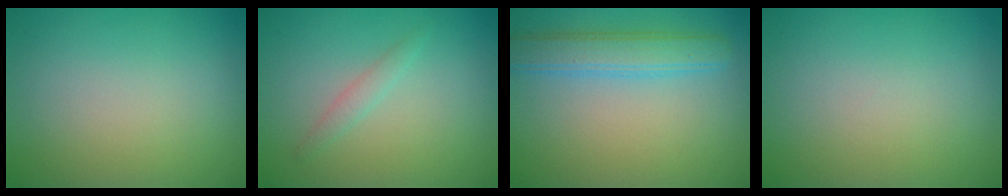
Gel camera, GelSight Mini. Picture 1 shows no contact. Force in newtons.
{"total": 1.1, "press": 1.1, "slide": 0.1}
{"total": 3.9, "press": 3.9, "slide": 0.2}
{"total": 0.0}